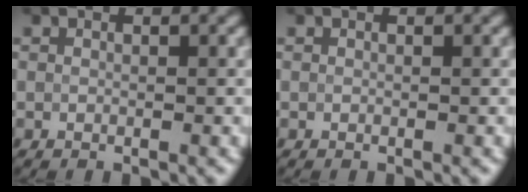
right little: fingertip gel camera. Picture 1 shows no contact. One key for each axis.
{"total": 0.0}